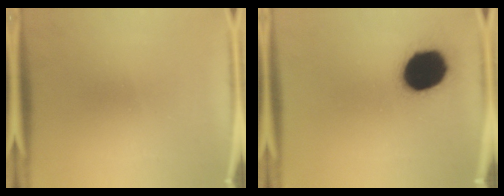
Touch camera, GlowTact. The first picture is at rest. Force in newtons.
{"total": 19.1}